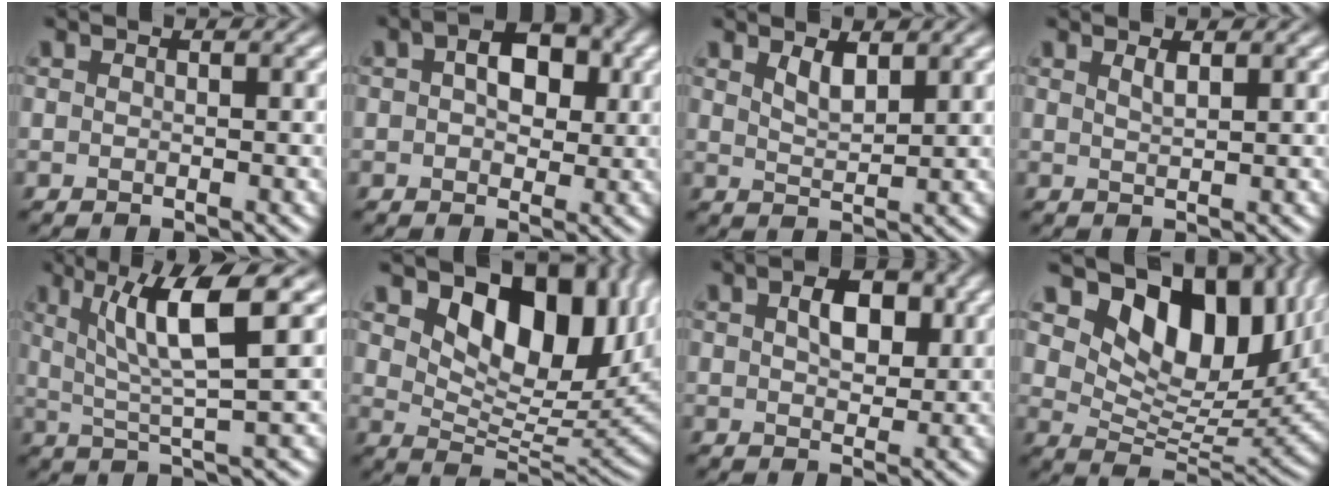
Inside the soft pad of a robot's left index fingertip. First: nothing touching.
{"total": 4.9, "force": [1.2, 3.0, 3.6], "torque": [-0.049, 0.007, 0.010]}
{"total": 2.0, "force": [1.4, 0.6, 1.3], "torque": [-0.026, -0.005, 0.030]}
{"total": 1.2, "force": [0.8, 0.4, 0.8], "torque": [-0.008, 0.002, 0.012]}
{"total": 7.1, "force": [2.5, 1.1, 6.6], "torque": [-0.118, 0.007, 0.047]}
{"total": 10.9, "force": [4.9, 5.9, 7.8], "torque": [-0.113, -0.012, 0.088]}
{"total": 3.7, "force": [1.0, 2.2, 2.7], "torque": [-0.048, 0.004, 0.016]}
{"total": 12.2, "force": [6.5, 6.7, 7.9], "torque": [-0.126, -0.007, 0.118]}